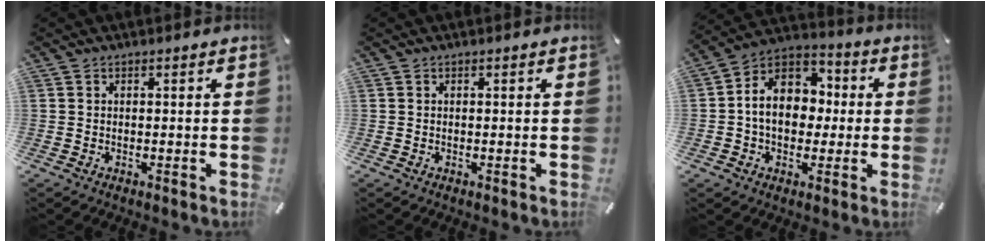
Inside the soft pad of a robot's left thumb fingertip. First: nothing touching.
{"total": 0.0}
{"total": 11.9, "force": [-0.7, 9.7, 6.9], "torque": [-0.136, 0.009, -0.017]}